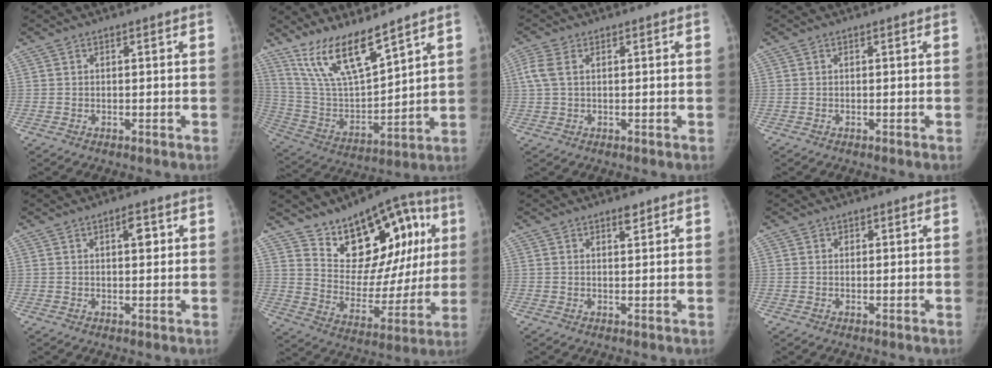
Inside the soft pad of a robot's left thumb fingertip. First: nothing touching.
{"total": 15.1, "force": [11.3, 3.6, 9.3], "torque": [-0.156, -0.064, 0.231]}
{"total": 3.8, "force": [1.1, 2.4, 2.8], "torque": [-0.080, 0.013, 0.022]}
{"total": 0.0}
{"total": 3.1, "force": [1.1, 1.4, 2.6], "torque": [-0.030, -0.002, 0.015]}
{"total": 21.2, "force": [9.2, 12.2, 14.6], "torque": [-0.142, -0.026, 0.149]}
{"total": 1.9, "force": [1.4, 0.8, 0.9], "torque": [-0.005, -0.008, 0.020]}
{"total": 0.8, "force": [0.3, 0.8, 0.0], "torque": [0.011, 0.001, 0.002]}